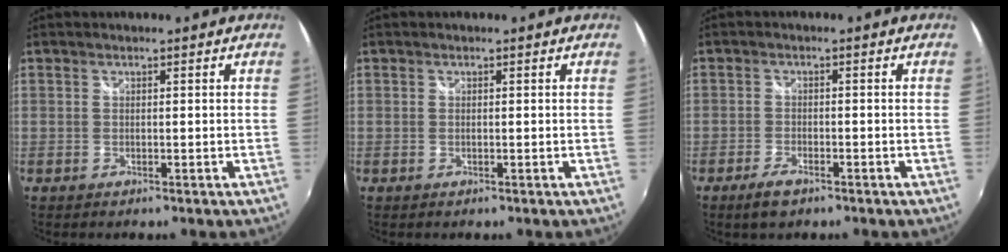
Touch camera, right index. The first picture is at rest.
{"total": 0.0}
{"total": 3.7, "force": [-2.6, 1.4, 2.2], "torque": [-0.055, -0.004, -0.048]}